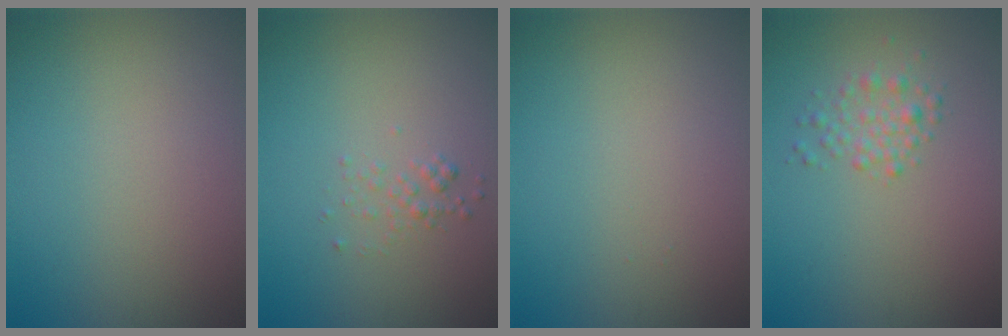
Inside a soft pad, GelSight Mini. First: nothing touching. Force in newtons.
{"total": 1.0, "press": 1.0, "slide": 0.1}
{"total": 0.0}
{"total": 1.9, "press": 1.9, "slide": 0.0}